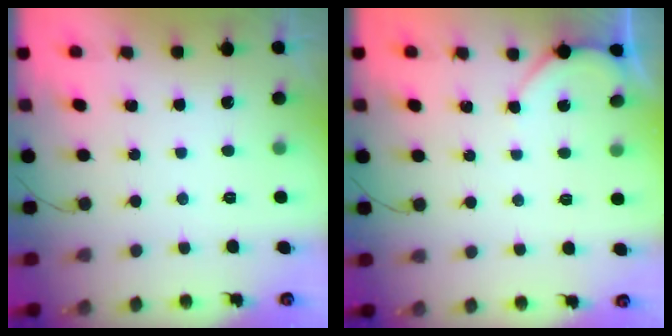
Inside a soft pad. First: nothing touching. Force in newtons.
{"total": 2.7, "press": 2.6, "slide": 0.4}